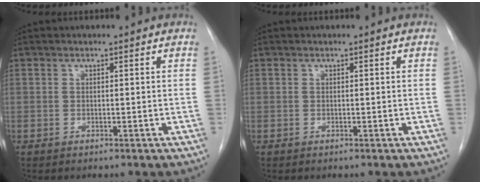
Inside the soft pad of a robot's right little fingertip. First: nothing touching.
{"total": 0.0}